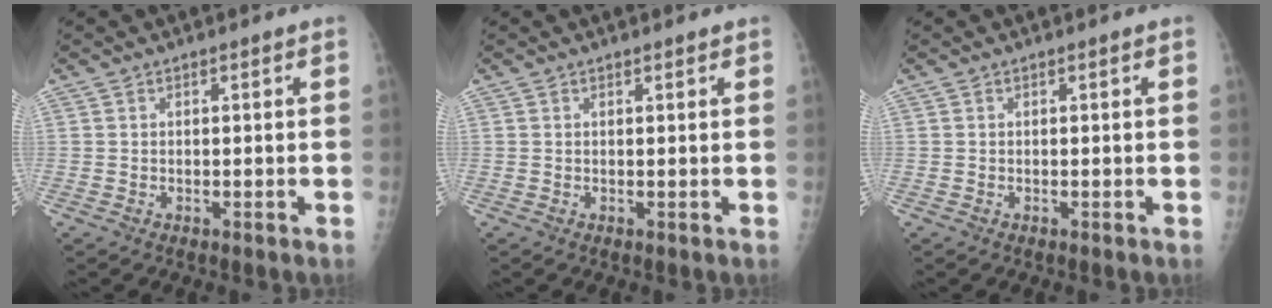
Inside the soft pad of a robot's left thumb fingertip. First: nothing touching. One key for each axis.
{"total": 0.6, "fx": 0.5, "fy": 0.2, "fz": 0.3, "tx": -0.005, "ty": -0.002, "tz": 0.007}
{"total": 0.0}